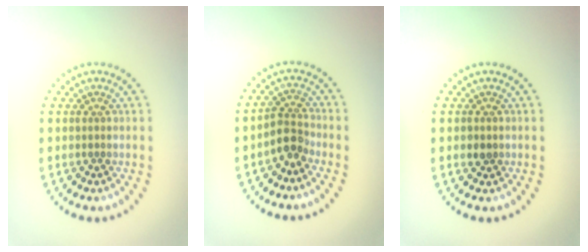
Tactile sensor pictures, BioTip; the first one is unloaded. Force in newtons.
{"total": 2.4, "press": 1.8, "slide": 1.5}
{"total": 1.2, "press": 1.1, "slide": 0.4}